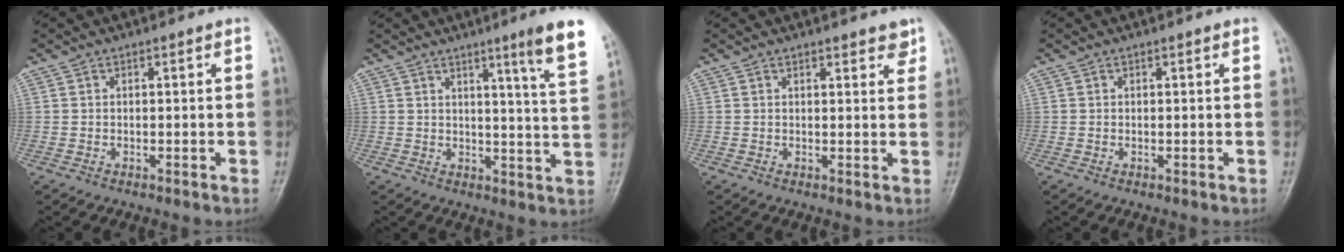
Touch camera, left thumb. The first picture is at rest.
{"total": 9.9, "force": [5.9, -0.4, 7.9], "torque": [-0.102, -0.040, 0.073]}
{"total": 2.9, "force": [2.4, 1.0, 1.4], "torque": [0.001, -0.012, 0.027]}
{"total": 0.0}